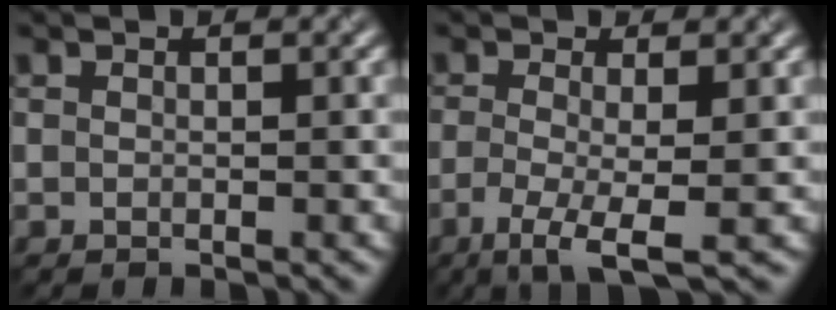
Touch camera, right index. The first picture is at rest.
{"total": 4.2, "force": [-1.4, 0.9, 3.9], "torque": [-0.078, -0.011, -0.029]}